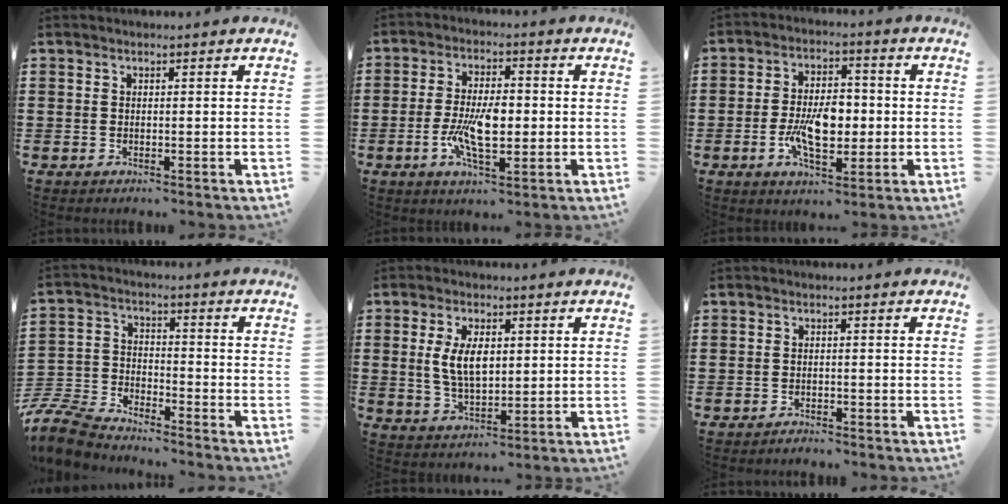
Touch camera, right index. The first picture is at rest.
{"total": 8.3, "force": [-1.2, 3.6, 7.4], "torque": [-0.162, -0.001, -0.029]}
{"total": 8.5, "force": [-1.4, 4.6, 7.1], "torque": [-0.126, 0.001, -0.030]}
{"total": 7.9, "force": [-7.6, 1.4, 1.7], "torque": [-0.059, 0.002, -0.157]}
{"total": 6.8, "force": [1.1, 3.6, 5.7], "torque": [-0.116, 0.005, 0.014]}
{"total": 1.1, "force": [-1.1, 0.2, -0.1], "torque": [-0.002, 0.005, -0.025]}